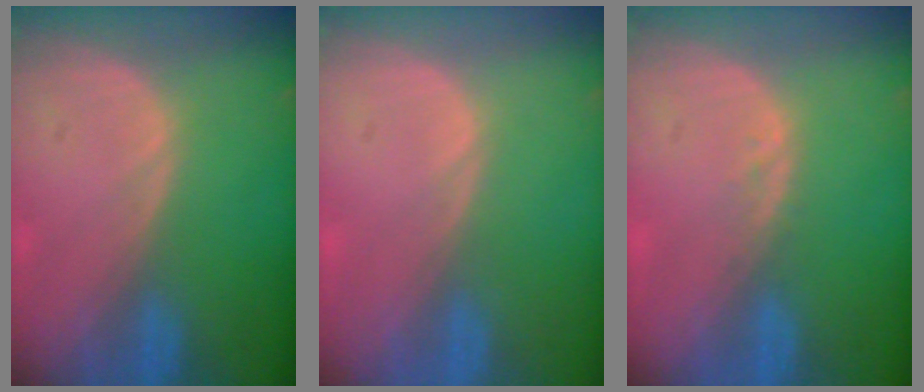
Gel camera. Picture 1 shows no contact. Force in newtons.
{"total": 0.5, "press": 0.1, "slide": 0.5}
{"total": 1.0, "press": 1.0, "slide": 0.2}